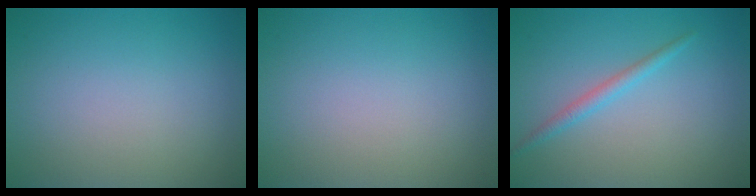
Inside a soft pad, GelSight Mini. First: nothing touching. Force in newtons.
{"total": 0.0}
{"total": 1.4, "press": 1.4, "slide": 0.1}